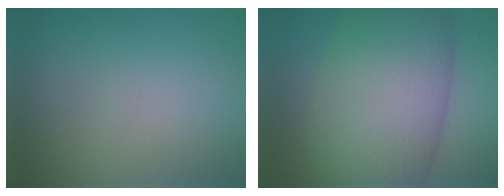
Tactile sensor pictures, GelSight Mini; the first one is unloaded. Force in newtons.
{"total": 14.6, "press": 14.6, "slide": 0.4}